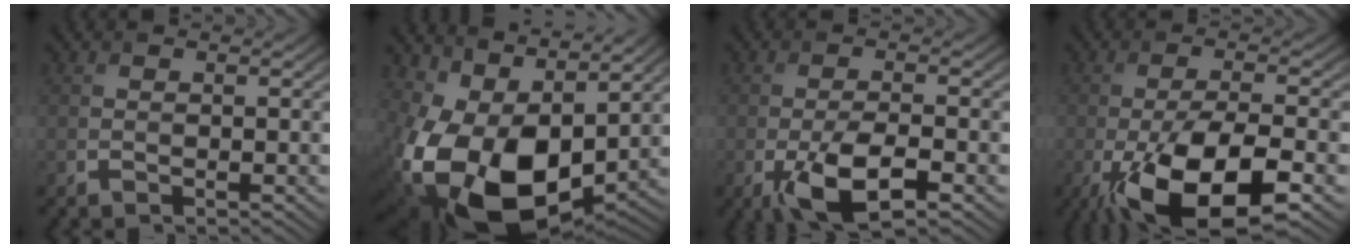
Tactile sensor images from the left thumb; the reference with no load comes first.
{"total": 17.2, "force": [0.4, 10.7, 13.5], "torque": [-0.277, -0.038, 0.023]}
{"total": 7.3, "force": [-2.9, 2.7, 6.1], "torque": [-0.124, -0.012, -0.053]}
{"total": 13.8, "force": [-5.7, 5.2, 11.4], "torque": [-0.215, -0.027, -0.094]}